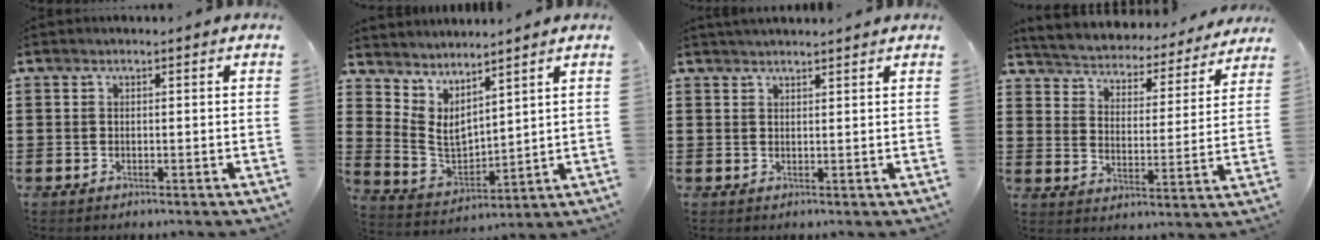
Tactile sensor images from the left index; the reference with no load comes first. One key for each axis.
{"total": 4.8, "fx": 4.0, "fy": 2.1, "fz": 1.7, "tx": -0.058, "ty": -0.027, "tz": 0.072}
{"total": 1.5, "fx": 1.4, "fy": 0.2, "fz": 0.2, "tx": -0.006, "ty": 0.002, "tz": 0.028}
{"total": 3.4, "fx": 3.4, "fy": 0.0, "fz": -0.2, "tx": -0.021, "ty": -0.036, "tz": 0.048}